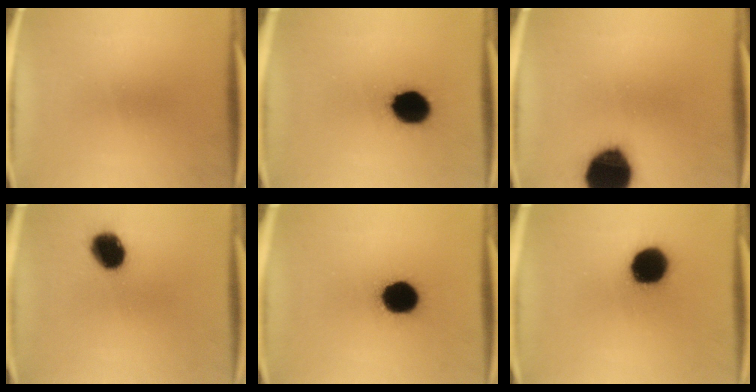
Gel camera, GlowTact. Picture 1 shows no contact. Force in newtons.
{"total": 12.8}
{"total": 19.6}
{"total": 10.3}
{"total": 14.9}
{"total": 13.5}